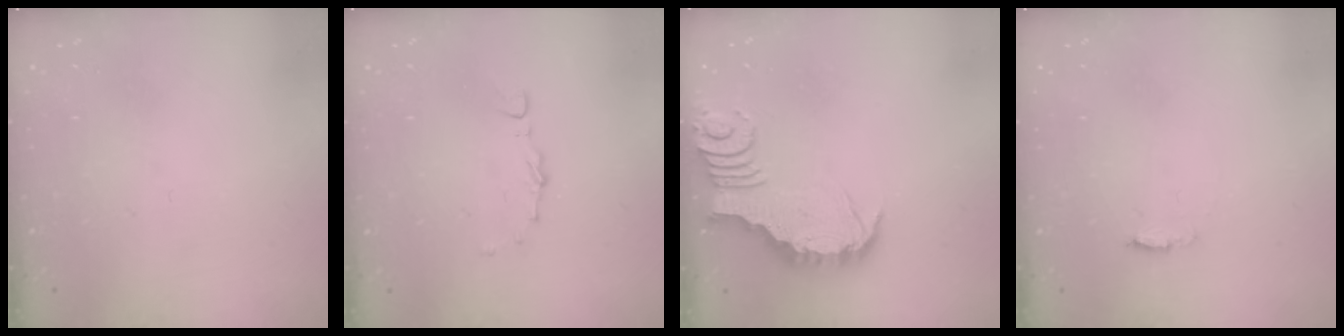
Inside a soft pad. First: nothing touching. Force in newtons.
{"total": 5.2, "press": 5.1, "slide": 0.7}
{"total": 3.7, "press": 3.7, "slide": 0.1}
{"total": 5.3, "press": 5.3, "slide": 0.5}